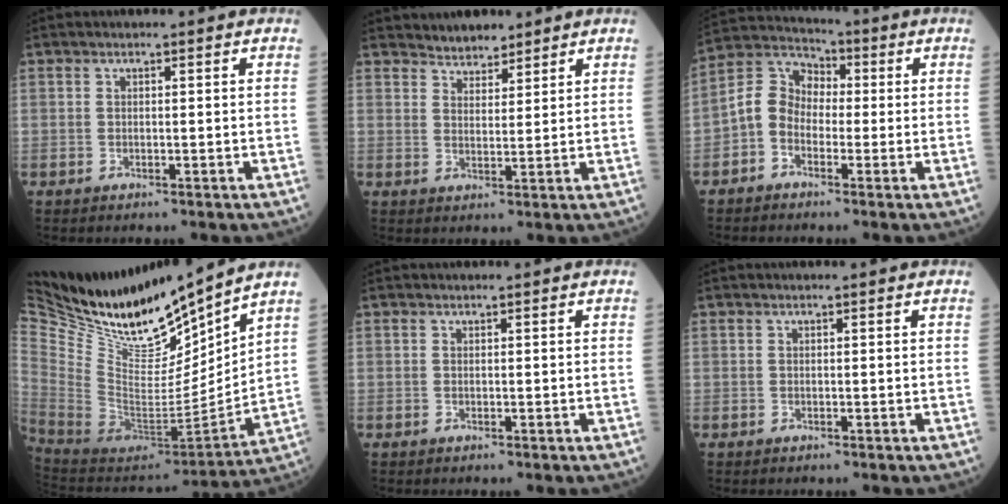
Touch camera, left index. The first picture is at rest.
{"total": 3.8, "force": [3.5, 1.4, 0.3], "torque": [-0.008, 0.015, 0.059]}
{"total": 6.6, "force": [-1.8, 5.3, 3.5], "torque": [-0.081, 0.029, -0.049]}
{"total": 17.3, "force": [16.1, 2.0, 6.1], "torque": [-0.134, -0.054, 0.309]}
{"total": 0.0}
{"total": 0.0}